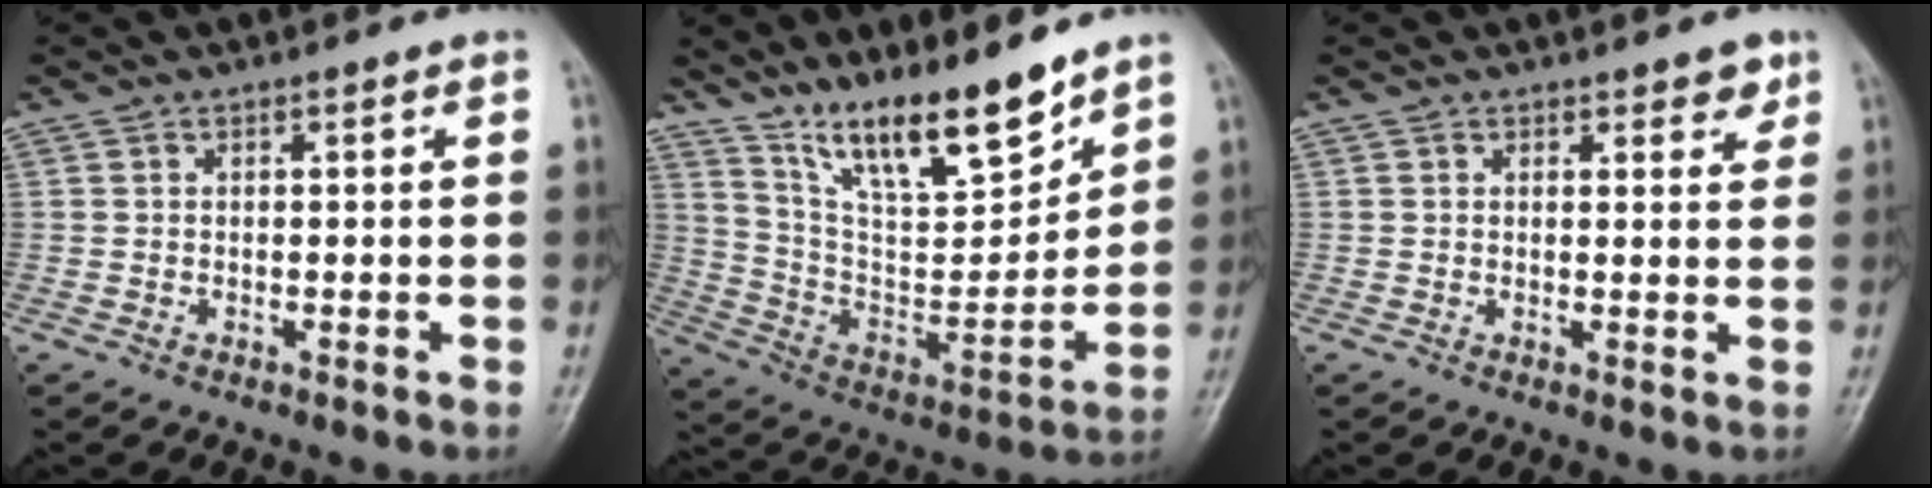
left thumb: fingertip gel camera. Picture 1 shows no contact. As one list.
[{"total": 17.2, "force": [13.0, 4.3, 10.3], "torque": [-0.139, -0.079, 0.241]}, {"total": 2.7, "force": [1.9, 1.3, 1.4], "torque": [0.002, -0.010, 0.024]}]